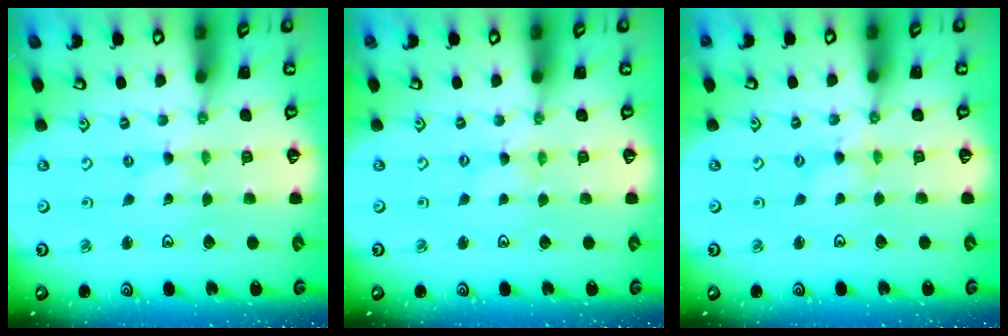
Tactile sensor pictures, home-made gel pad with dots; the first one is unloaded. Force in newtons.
{"total": 0.0}
{"total": 1.3, "press": 1.3, "slide": 0.3}